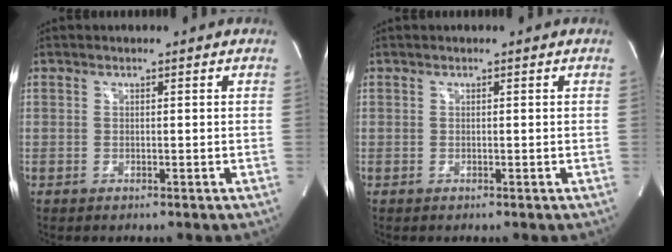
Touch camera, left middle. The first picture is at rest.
{"total": 0.0}